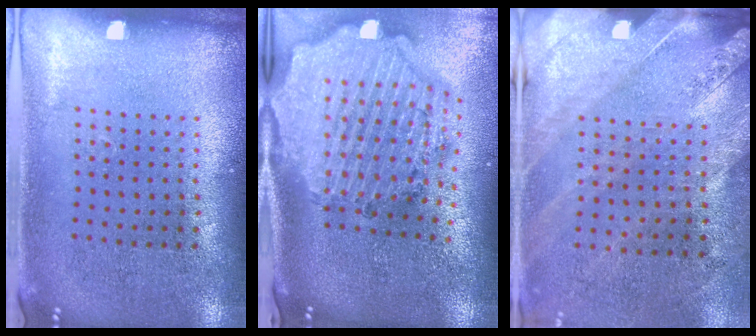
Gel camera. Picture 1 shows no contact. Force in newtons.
{"total": 3.5, "press": 3.0, "slide": 1.8}
{"total": 2.5, "press": 2.2, "slide": 1.2}